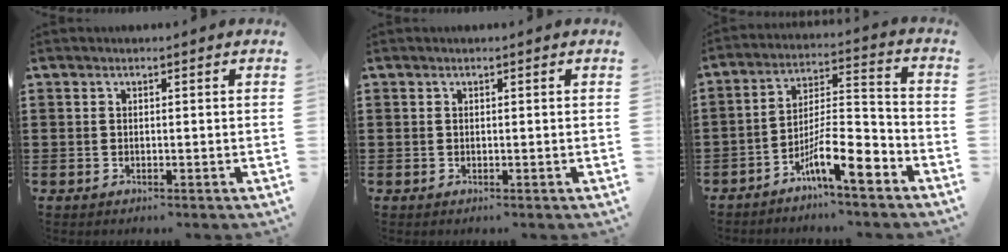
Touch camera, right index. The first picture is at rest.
{"total": 0.0}
{"total": 11.0, "force": [-7.4, 2.8, 7.7], "torque": [-0.143, 0.011, -0.141]}